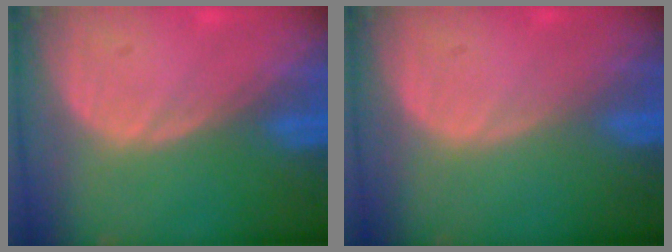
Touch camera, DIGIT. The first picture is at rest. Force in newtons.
{"total": 0.0}